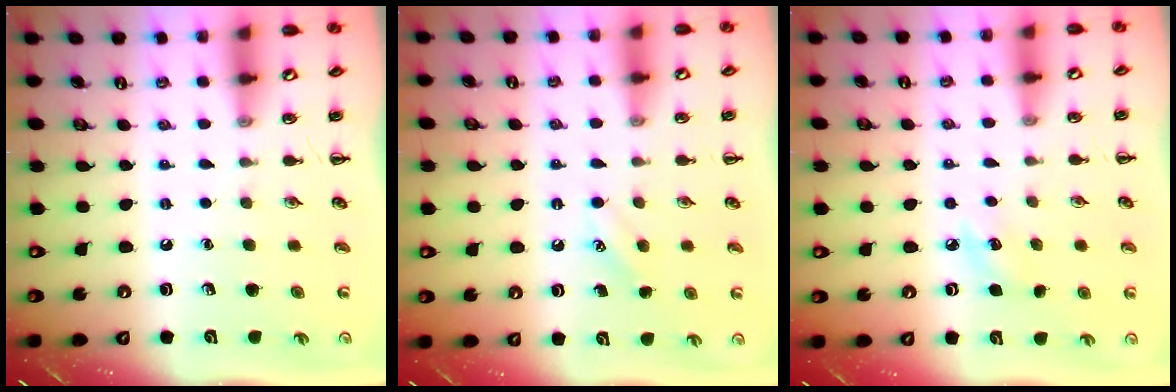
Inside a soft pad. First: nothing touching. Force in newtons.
{"total": 3.3, "press": 3.2, "slide": 0.8}
{"total": 5.8, "press": 5.6, "slide": 1.5}